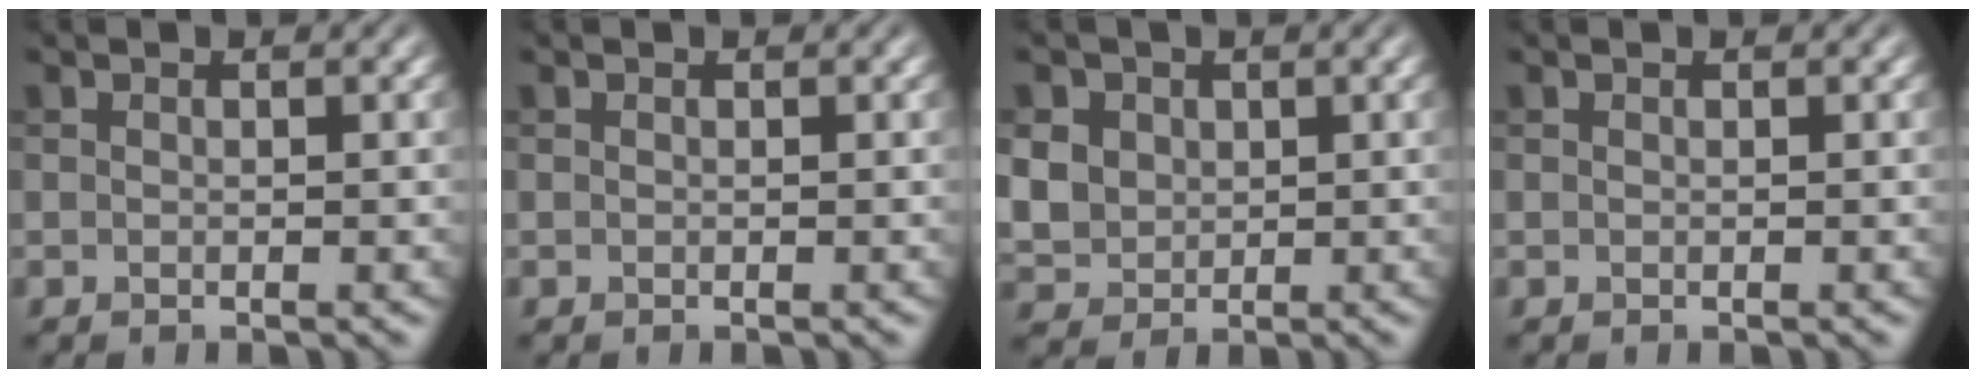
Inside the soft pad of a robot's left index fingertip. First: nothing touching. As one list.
[{"total": 0.0}, {"total": 4.7, "force": [1.3, 4.0, 2.0], "torque": [-0.077, 0.011, 0.032]}, {"total": 0.0}]